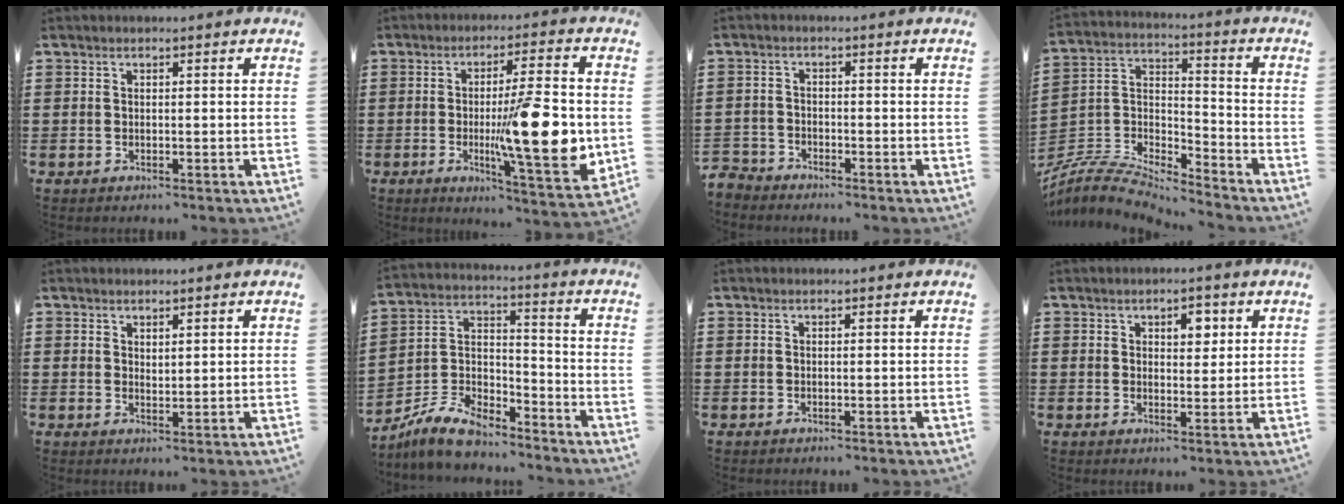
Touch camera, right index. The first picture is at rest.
{"total": 15.4, "force": [-1.6, 3.2, 14.9], "torque": [-0.226, -0.016, -0.028]}
{"total": 2.6, "force": [-2.5, 0.7, -0.1], "torque": [-0.012, -0.003, -0.060]}
{"total": 7.6, "force": [-7.3, 1.0, 1.9], "torque": [-0.048, 0.000, -0.150]}
{"total": 1.2, "force": [1.1, 0.3, 0.2], "torque": [-0.005, 0.001, 0.021]}
{"total": 8.5, "force": [-7.5, 2.6, 2.8], "torque": [-0.072, 0.017, -0.151]}
{"total": 0.0}
{"total": 3.5, "force": [1.7, 1.9, 2.4], "torque": [-0.027, 0.000, 0.022]}